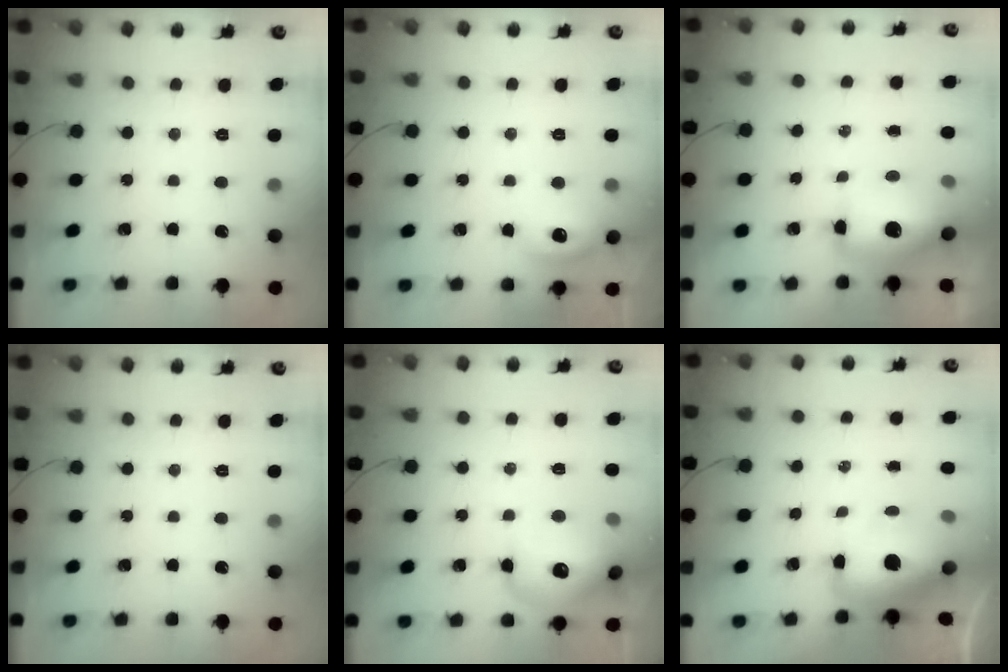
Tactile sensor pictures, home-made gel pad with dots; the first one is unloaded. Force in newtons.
{"total": 9.1, "press": 9.0, "slide": 1.3}
{"total": 14.2, "press": 13.8, "slide": 3.4}
{"total": 0.0}
{"total": 16.6, "press": 16.5, "slide": 1.9}
{"total": 12.8, "press": 12.6, "slide": 2.7}